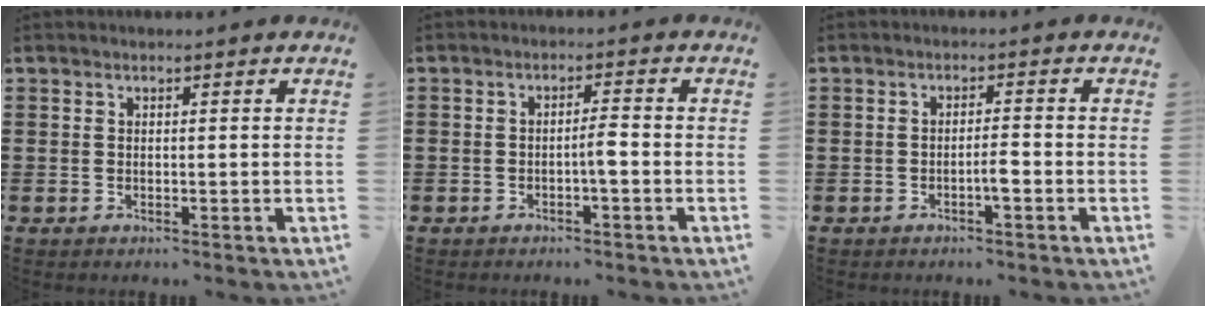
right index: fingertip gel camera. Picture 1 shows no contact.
{"total": 2.5, "force": [-1.0, 0.3, 2.3], "torque": [-0.041, 0.002, -0.018]}
{"total": 2.3, "force": [-1.1, 0.3, 2.0], "torque": [-0.037, 0.003, -0.020]}